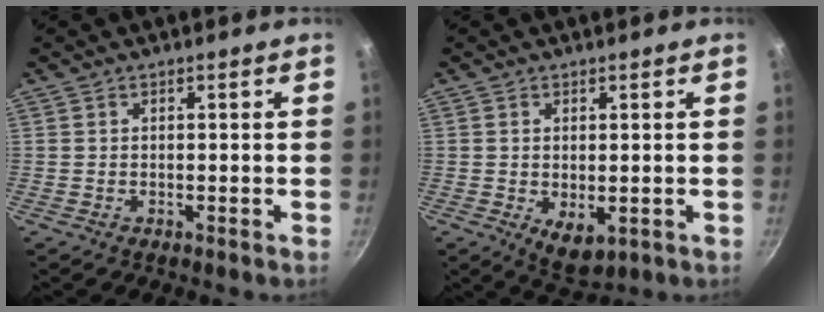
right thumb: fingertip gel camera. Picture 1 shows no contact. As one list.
[{"total": 5.5, "force": [-0.8, 3.1, 4.5], "torque": [-0.064, -0.017, -0.004]}]